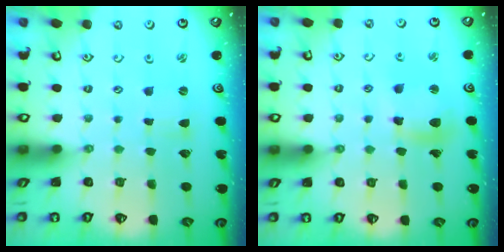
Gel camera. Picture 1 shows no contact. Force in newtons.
{"total": 11.5, "press": 11.4, "slide": 1.7}